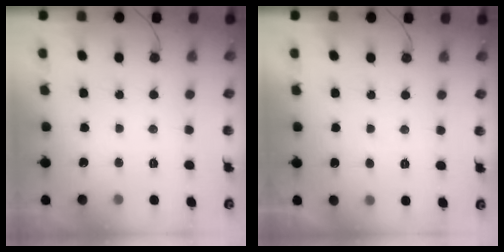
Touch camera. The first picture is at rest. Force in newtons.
{"total": 0.6, "press": 0.3, "slide": 0.5}